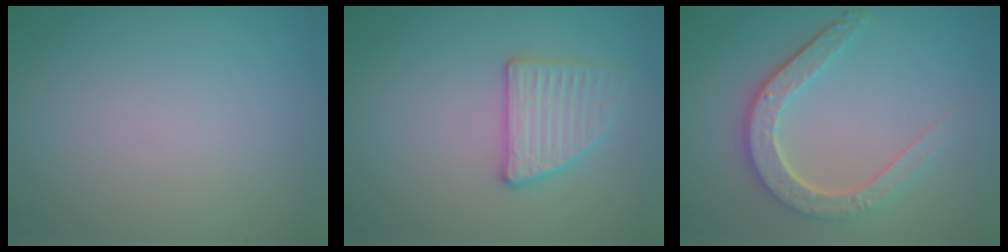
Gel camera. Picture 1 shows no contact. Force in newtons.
{"total": 2.8, "press": 2.7, "slide": 0.6}
{"total": 4.7, "press": 3.7, "slide": 2.9}